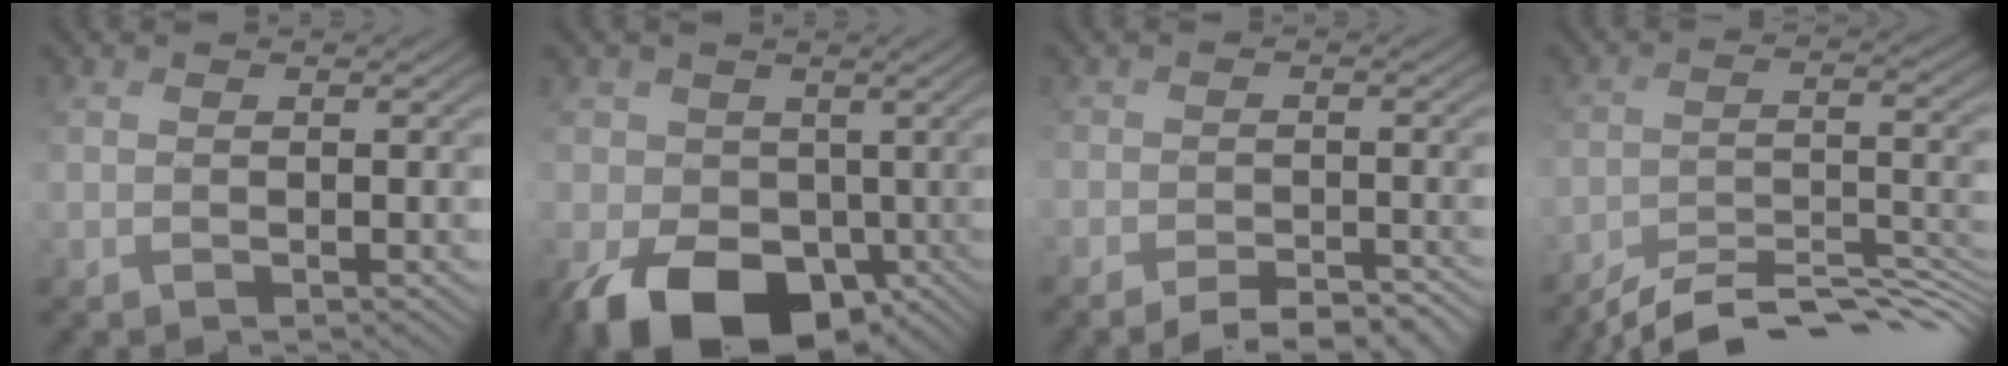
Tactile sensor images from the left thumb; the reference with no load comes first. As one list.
[{"total": 11.0, "force": [-4.8, 8.0, 5.8], "torque": [-0.103, -0.036, -0.087]}, {"total": 4.1, "force": [-3.8, 1.0, 1.2], "torque": [-0.009, -0.007, -0.058]}, {"total": 9.6, "force": [-8.9, 1.3, 3.2], "torque": [-0.041, 0.002, -0.146]}]